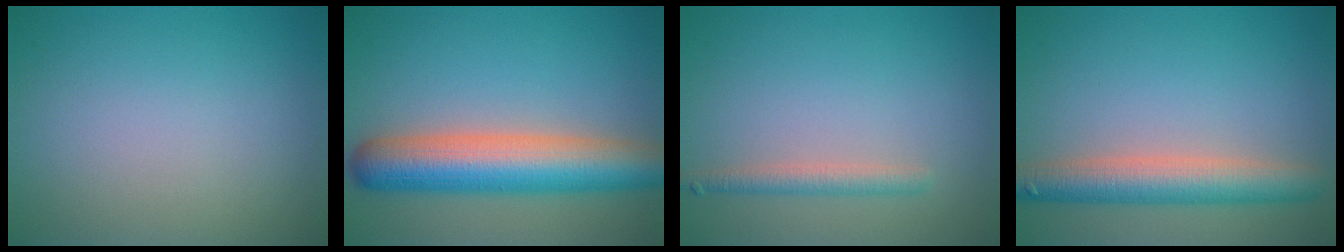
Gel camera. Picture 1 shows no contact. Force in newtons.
{"total": 8.8, "press": 8.8, "slide": 0.5}
{"total": 1.8, "press": 1.8, "slide": 0.1}
{"total": 5.4, "press": 5.4, "slide": 0.2}